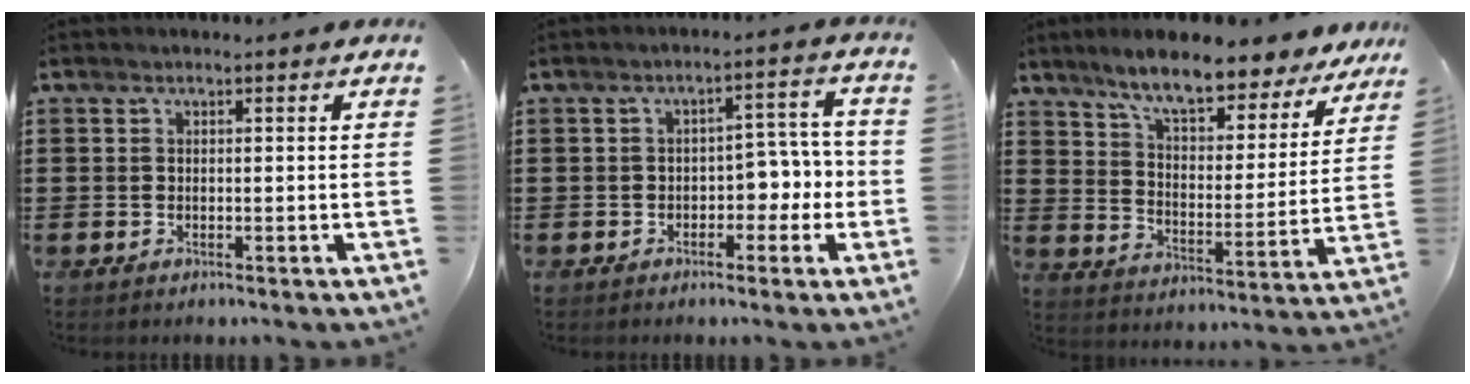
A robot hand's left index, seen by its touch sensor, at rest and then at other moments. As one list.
[{"total": 4.5, "force": [-1.4, 2.9, 3.1], "torque": [-0.046, 0.004, -0.037]}, {"total": 8.5, "force": [7.4, 1.0, 4.0], "torque": [-0.100, -0.040, 0.124]}]